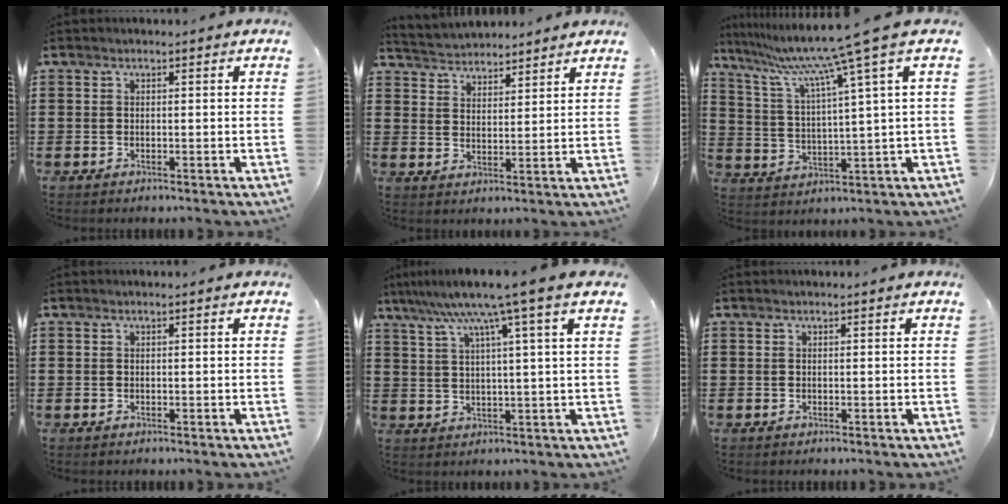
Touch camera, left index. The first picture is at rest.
{"total": 3.6, "force": [3.5, 0.6, -0.4], "torque": [-0.011, -0.014, 0.063]}
{"total": 9.8, "force": [6.7, -1.7, 7.0], "torque": [-0.162, -0.043, 0.100]}
{"total": 0.0}
{"total": 8.7, "force": [5.5, -0.9, 6.7], "torque": [-0.148, -0.018, 0.087]}
{"total": 0.0}